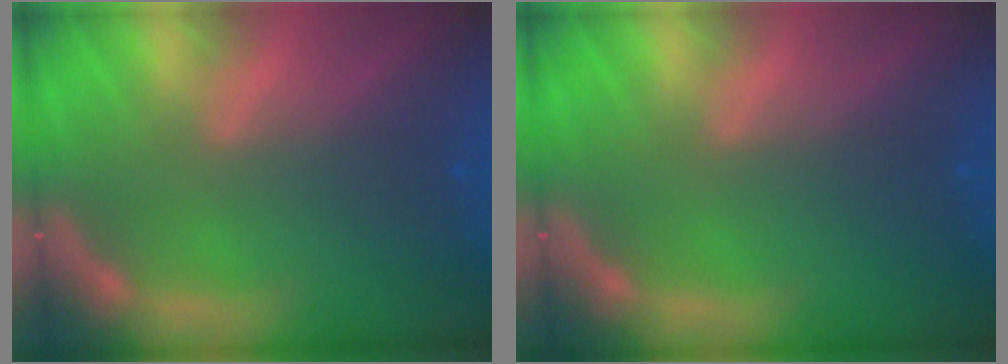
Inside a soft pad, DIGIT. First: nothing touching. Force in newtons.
{"total": 0.0}